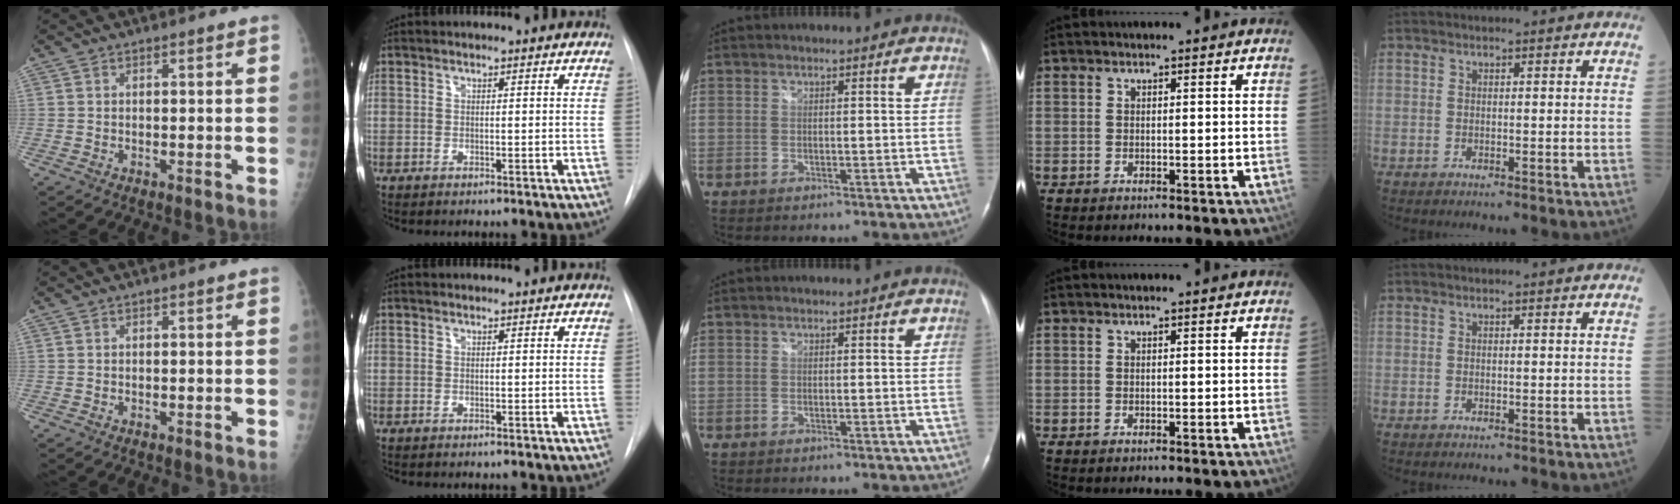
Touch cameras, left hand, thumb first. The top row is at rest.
{}